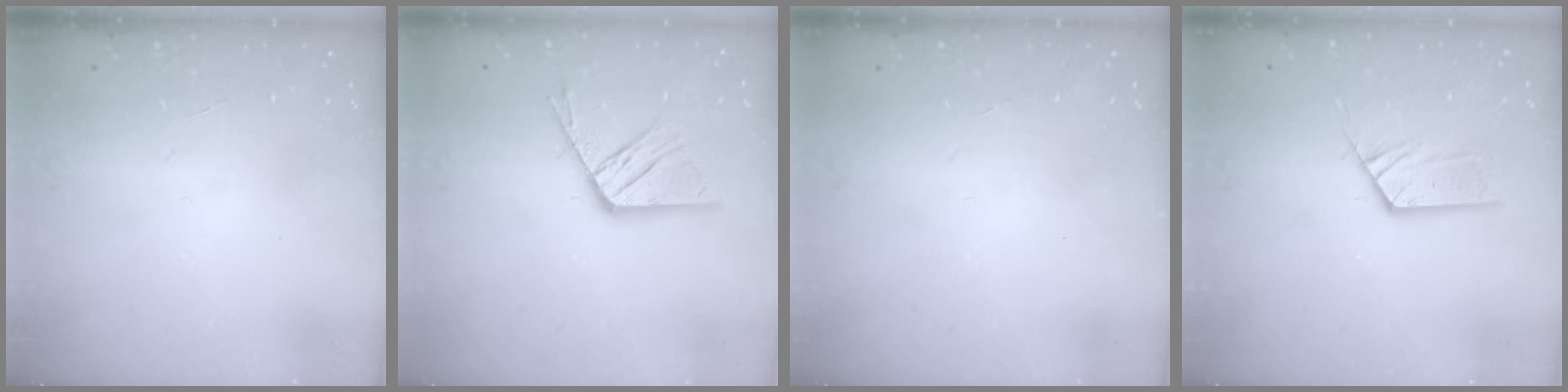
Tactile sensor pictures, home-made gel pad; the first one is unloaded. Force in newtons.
{"total": 11.4, "press": 11.4, "slide": 0.8}
{"total": 0.0}
{"total": 8.4, "press": 8.3, "slide": 0.4}